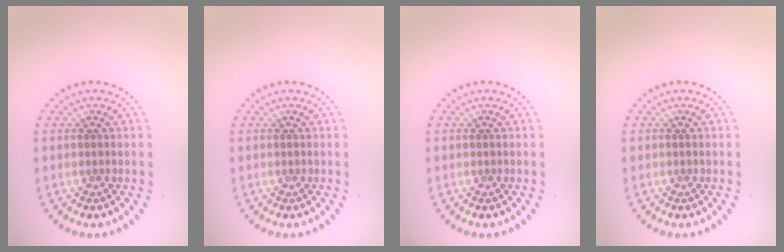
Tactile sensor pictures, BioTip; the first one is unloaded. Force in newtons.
{"total": 0.0}
{"total": 0.0}
{"total": 0.0}